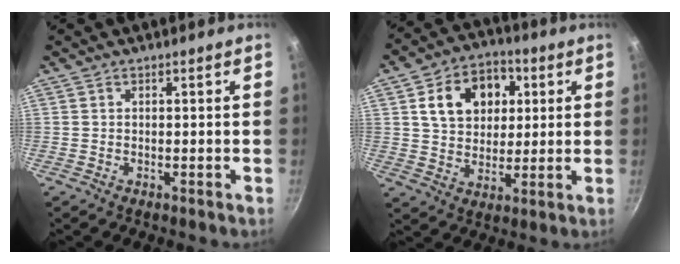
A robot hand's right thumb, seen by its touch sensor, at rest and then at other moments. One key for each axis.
{"total": 14.0, "fx": 3.9, "fy": 10.6, "fz": 8.3, "tx": -0.101, "ty": 0.011, "tz": 0.058}